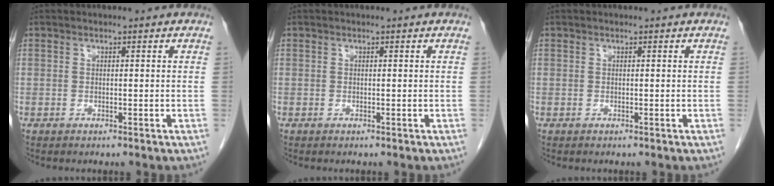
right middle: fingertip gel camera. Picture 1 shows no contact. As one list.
[{"total": 0.0}, {"total": 0.0}]